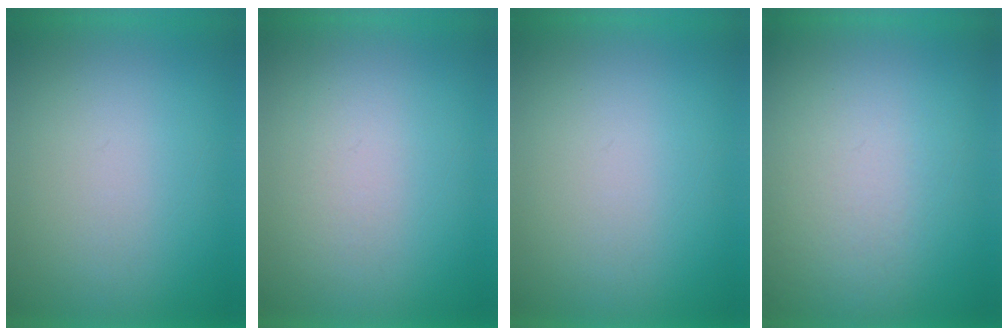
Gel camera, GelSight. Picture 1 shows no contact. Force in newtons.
{"total": 1.4}
{"total": 0.0}
{"total": 4.2}